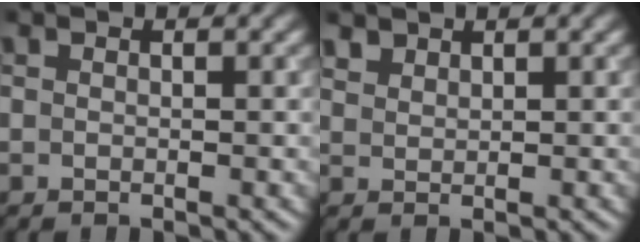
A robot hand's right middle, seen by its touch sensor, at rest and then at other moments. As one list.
[{"total": 1.5, "force": [1.3, 0.6, 0.2], "torque": [-0.007, 0.003, 0.031]}]